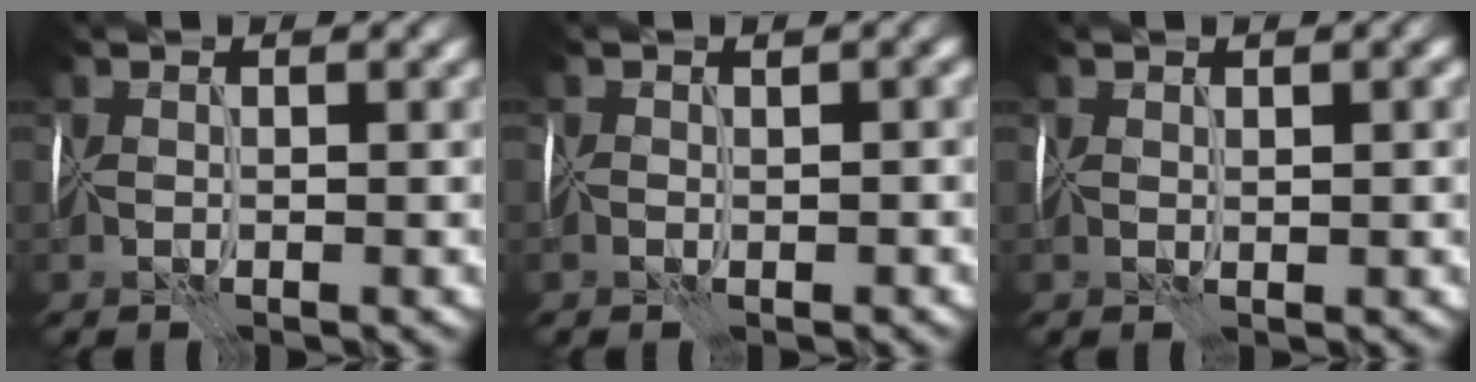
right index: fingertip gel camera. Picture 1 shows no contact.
{"total": 1.0, "force": [-0.5, 0.8, 0.4], "torque": [0.005, 0.005, -0.008]}
{"total": 0.7, "force": [0.4, 0.4, 0.4], "torque": [-0.005, 0.002, 0.010]}